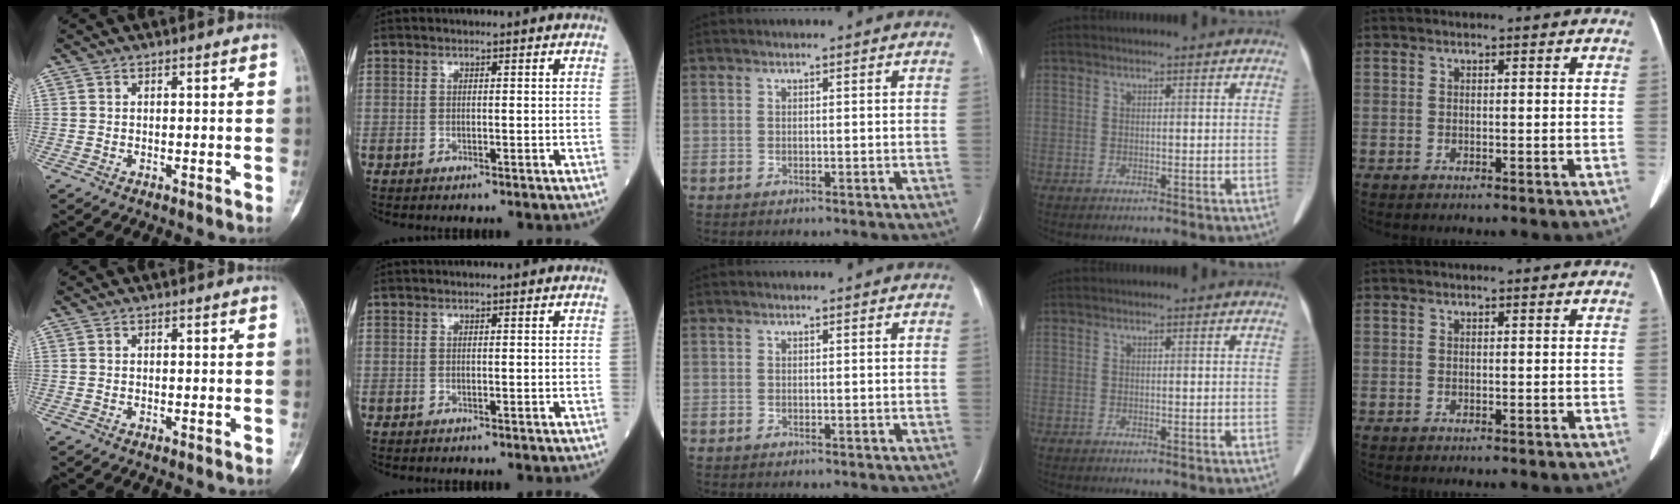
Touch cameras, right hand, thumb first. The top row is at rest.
{}